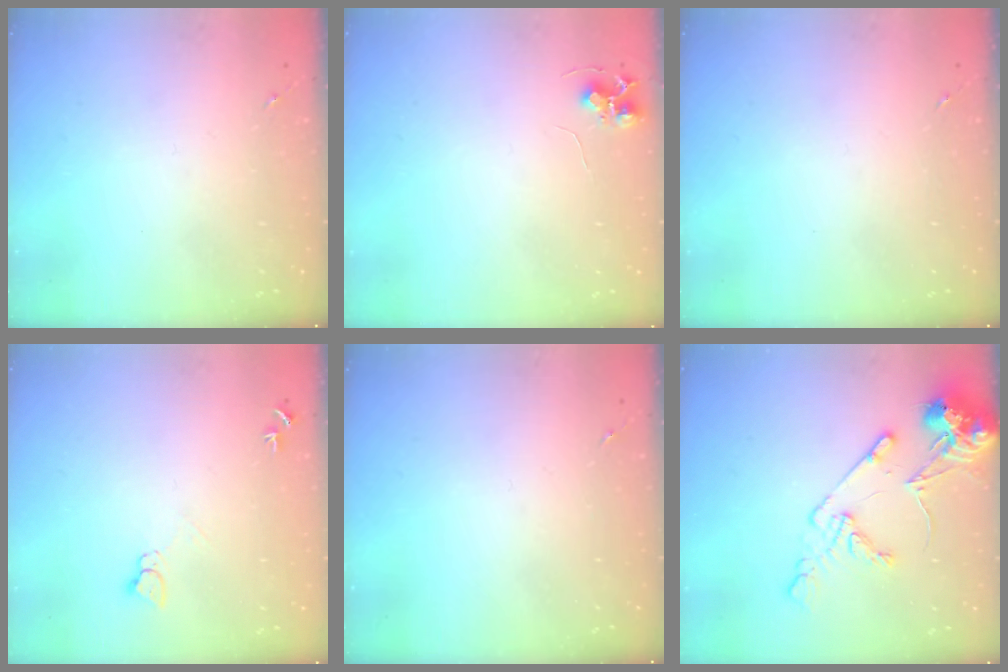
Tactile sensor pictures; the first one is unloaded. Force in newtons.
{"total": 6.9, "press": 6.9, "slide": 0.7}
{"total": 0.0}
{"total": 4.4, "press": 4.4, "slide": 0.4}
{"total": 0.0}
{"total": 13.7, "press": 13.5, "slide": 2.3}